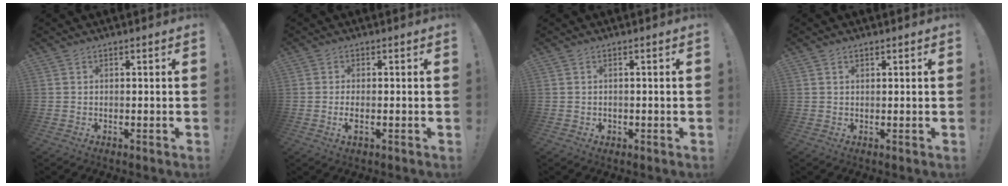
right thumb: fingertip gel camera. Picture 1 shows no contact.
{"total": 2.5, "force": [-0.8, 0.8, 2.2], "torque": [-0.050, 0.000, -0.014]}
{"total": 0.9, "force": [-0.4, 0.8, 0.1], "torque": [-0.009, 0.002, -0.006]}
{"total": 0.8, "force": [0.5, 0.4, 0.4], "torque": [-0.003, -0.001, 0.008]}